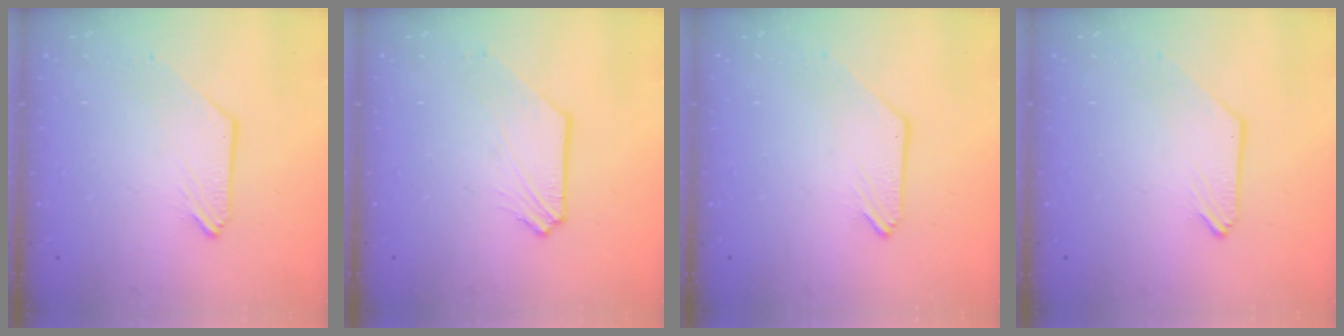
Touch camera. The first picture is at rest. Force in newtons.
{"total": 1.4, "press": 1.3, "slide": 0.2}
{"total": 0.0}
{"total": 0.0}